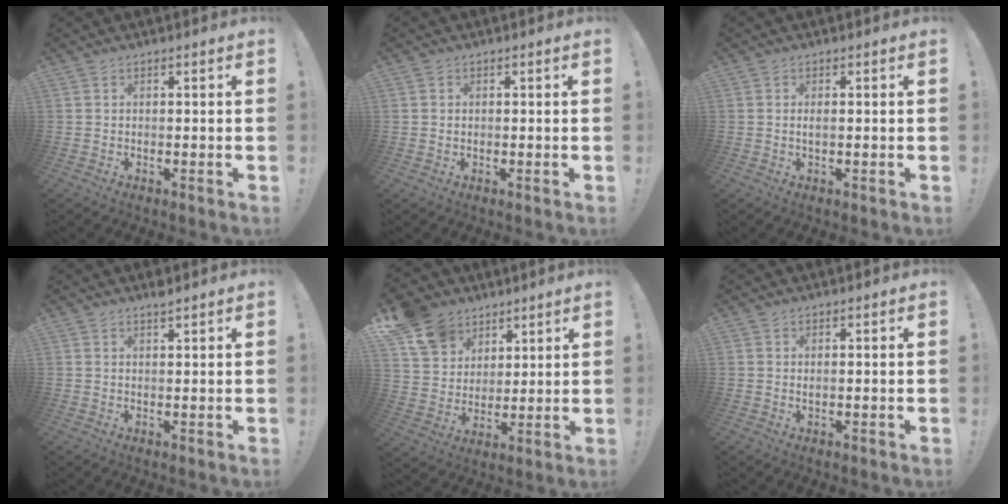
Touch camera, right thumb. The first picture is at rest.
{"total": 0.7, "force": [0.1, 0.7, 0.0], "torque": [-0.007, 0.005, 0.004]}
{"total": 1.0, "force": [0.0, 0.1, 1.0], "torque": [-0.011, -0.004, -0.001]}
{"total": 1.8, "force": [1.7, -0.2, 0.7], "torque": [-0.004, -0.012, 0.027]}
{"total": 13.9, "force": [8.3, 10.2, 4.4], "torque": [-0.070, -0.052, 0.164]}
{"total": 0.6, "force": [0.4, 0.0, 0.5], "torque": [-0.001, -0.003, 0.005]}